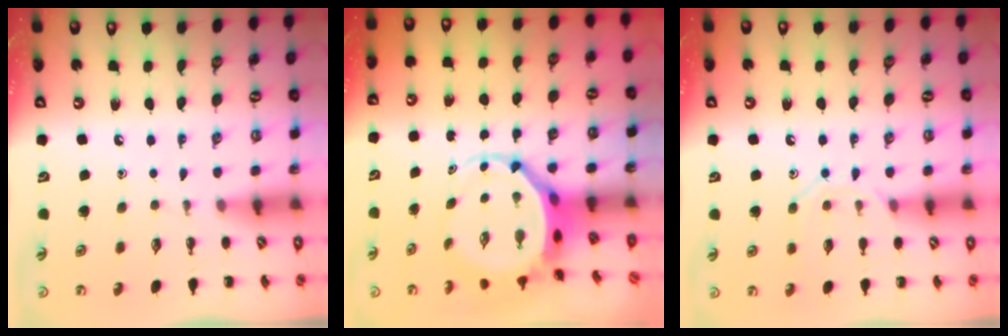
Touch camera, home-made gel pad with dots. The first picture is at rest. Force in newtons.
{"total": 5.3, "press": 5.1, "slide": 1.5}
{"total": 8.8, "press": 8.8, "slide": 0.7}